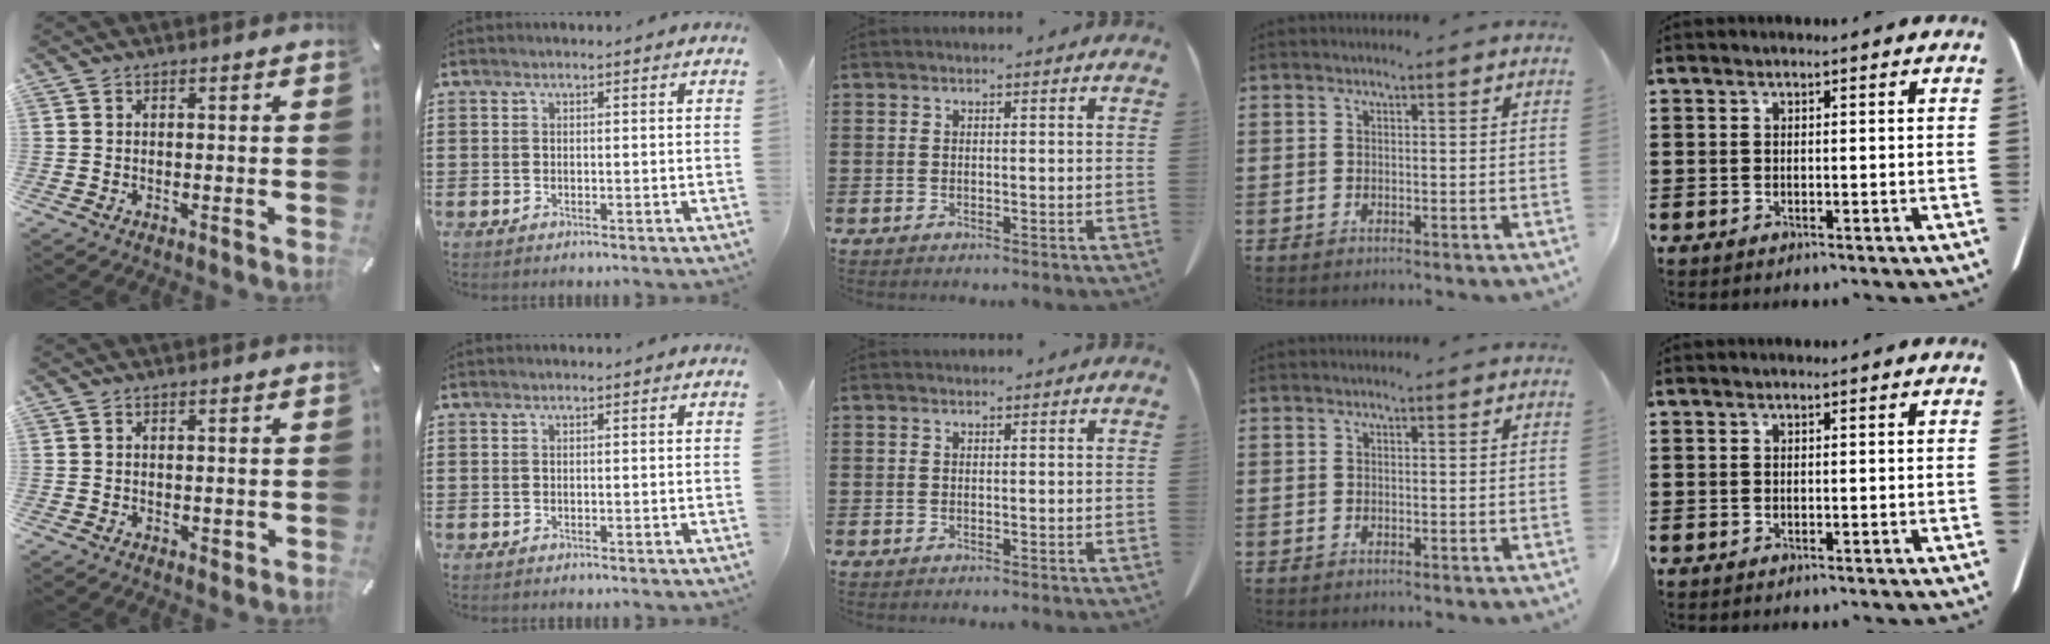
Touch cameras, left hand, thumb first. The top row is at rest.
{"thumb": {"total": 1.1, "force": [0.1, 0.8, 0.8], "torque": [-0.008, -0.001, 0.000]}}